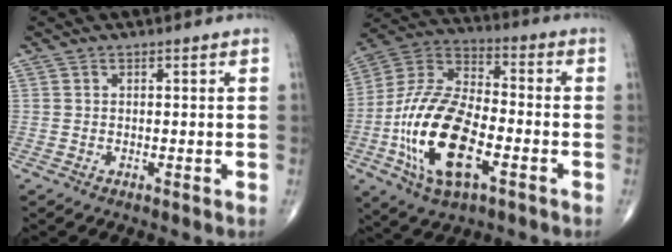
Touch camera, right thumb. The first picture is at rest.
{"total": 20.9, "force": [-6.5, 9.9, 17.3], "torque": [-0.344, 0.025, -0.119]}